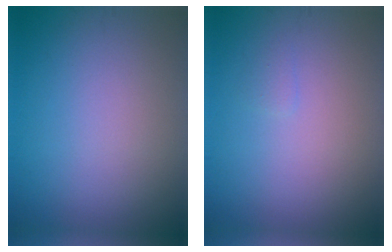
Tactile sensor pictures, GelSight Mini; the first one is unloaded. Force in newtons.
{"total": 0.5, "press": 0.5, "slide": 0.1}